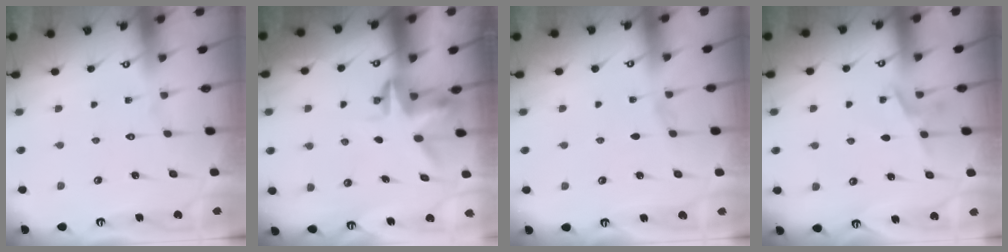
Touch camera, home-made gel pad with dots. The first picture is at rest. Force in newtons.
{"total": 3.3, "press": 3.3, "slide": 0.4}
{"total": 2.1, "press": 2.1, "slide": 0.4}
{"total": 6.2, "press": 5.9, "slide": 2.0}